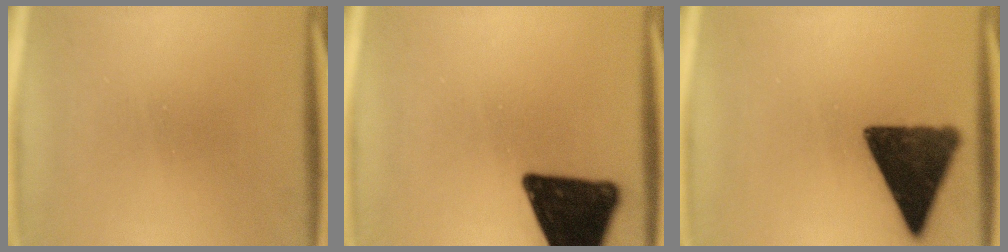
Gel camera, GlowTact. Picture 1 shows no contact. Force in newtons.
{"total": 19.6}
{"total": 13.2}